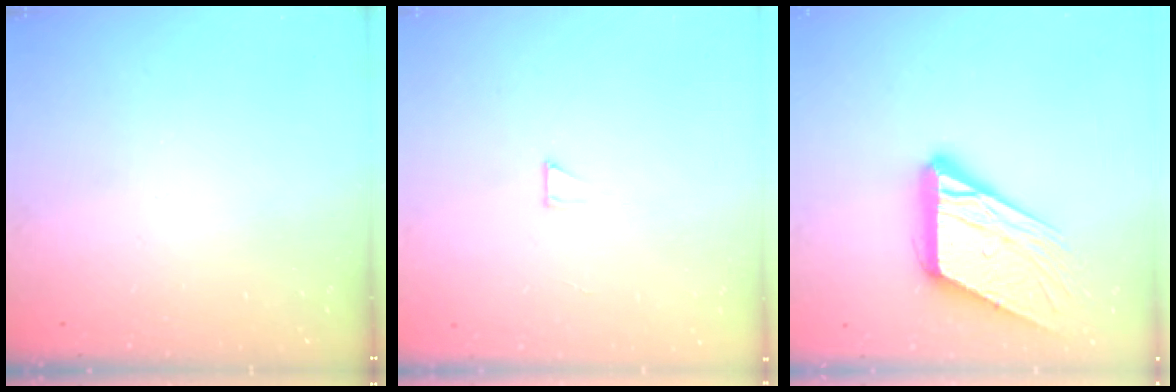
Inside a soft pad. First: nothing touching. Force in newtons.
{"total": 1.9, "press": 1.9, "slide": 0.1}
{"total": 15.7, "press": 15.6, "slide": 1.8}